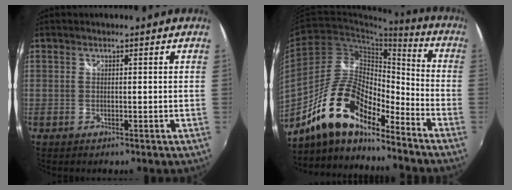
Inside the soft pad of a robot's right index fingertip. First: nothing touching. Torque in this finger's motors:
{"motor_torque": [1.02, -1.12, 0.84, 0.21]}